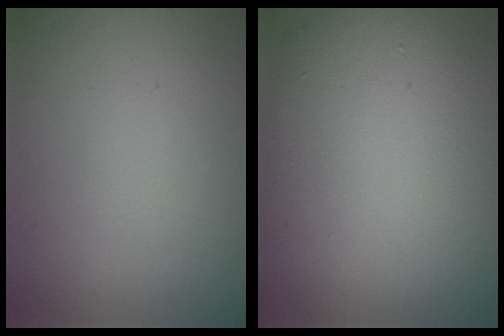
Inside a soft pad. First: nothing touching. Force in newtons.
{"total": 13.4, "press": 13.3, "slide": 0.8}